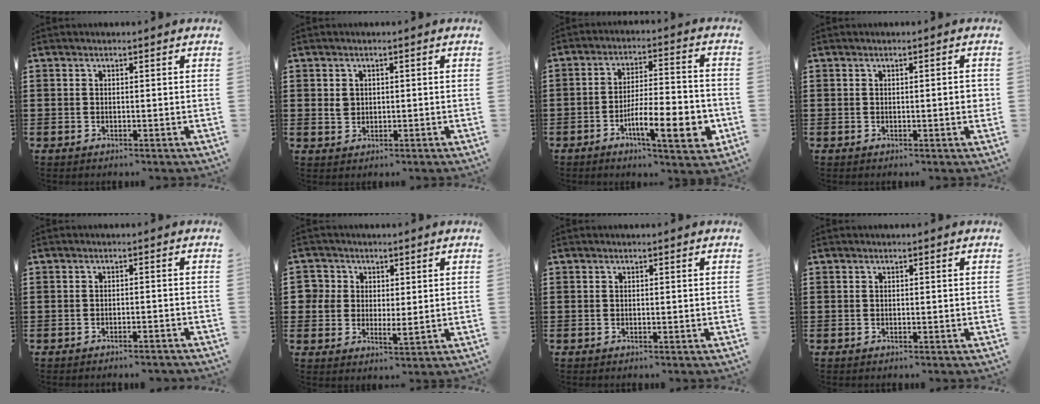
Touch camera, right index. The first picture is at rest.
{"total": 1.7, "force": [0.3, 1.4, 0.9], "torque": [-0.023, 0.005, 0.007]}
{"total": 11.7, "force": [-4.6, 2.9, 10.4], "torque": [-0.179, 0.000, -0.080]}
{"total": 1.7, "force": [-0.1, 0.2, 1.7], "torque": [-0.029, -0.001, -0.002]}
{"total": 1.3, "force": [-1.3, -0.1, 0.2], "torque": [-0.007, 0.001, -0.025]}
{"total": 3.7, "force": [1.4, 3.3, 0.9], "torque": [-0.035, 0.011, 0.026]}
{"total": 0.0}
{"total": 0.0}